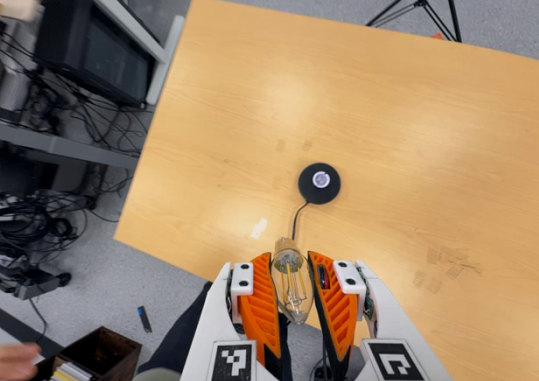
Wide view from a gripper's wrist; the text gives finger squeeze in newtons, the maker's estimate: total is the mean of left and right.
{"total": 21.5, "left": 24.2, "right": 18.8}